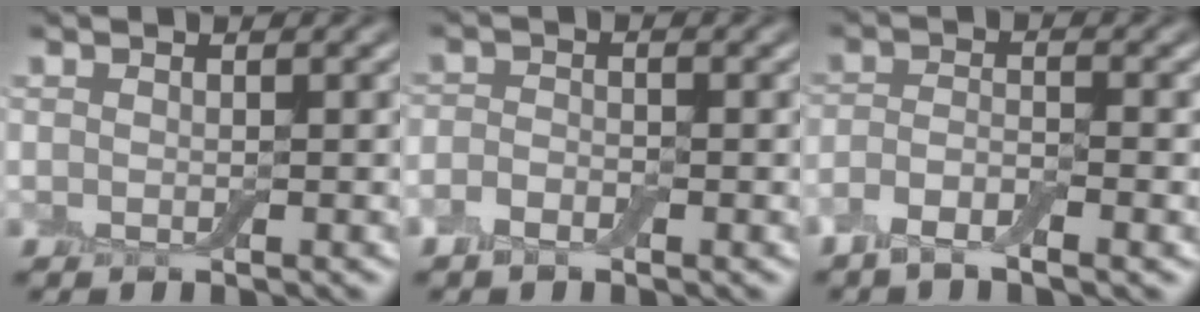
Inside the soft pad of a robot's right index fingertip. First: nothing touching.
{"total": 1.9, "force": [-1.0, 1.0, 1.2], "torque": [-0.023, 0.001, -0.025]}
{"total": 3.5, "force": [-2.1, 1.0, 2.6], "torque": [-0.052, -0.006, -0.047]}